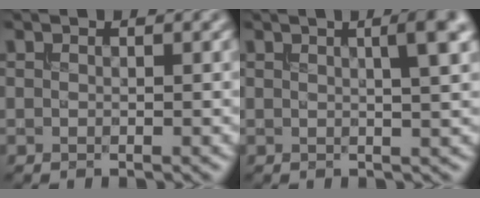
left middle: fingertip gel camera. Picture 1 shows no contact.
{"total": 3.5, "force": [1.3, 0.7, 3.2], "torque": [-0.031, 0.010, 0.014]}